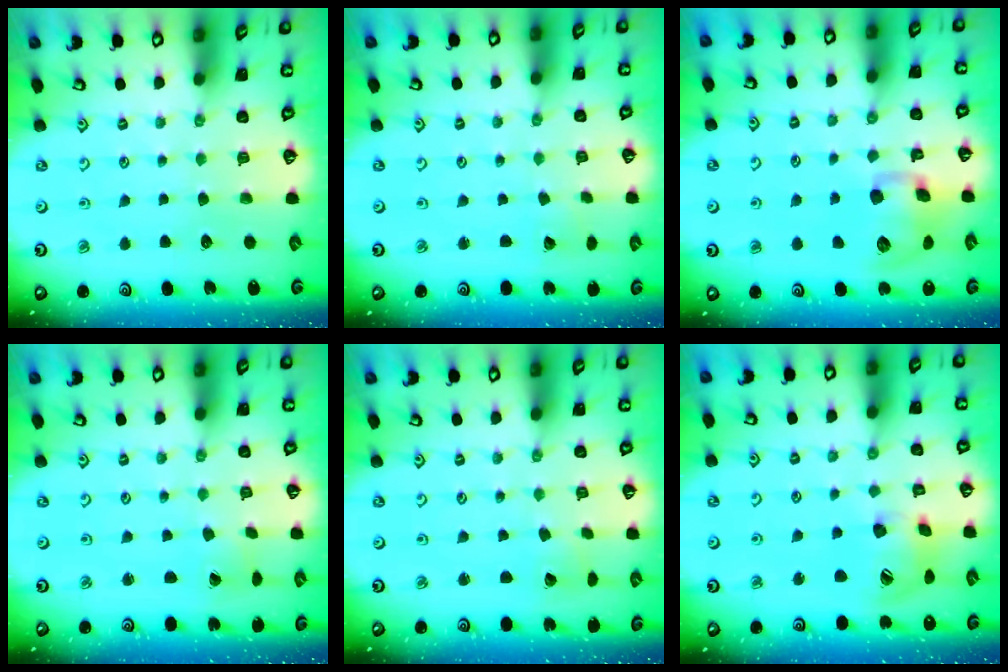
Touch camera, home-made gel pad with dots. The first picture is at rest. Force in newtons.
{"total": 2.2, "press": 2.2, "slide": 0.2}
{"total": 11.7, "press": 11.6, "slide": 2.1}
{"total": 1.1, "press": 1.1, "slide": 0.1}
{"total": 2.2, "press": 2.2, "slide": 0.1}
{"total": 16.3, "press": 16.2, "slide": 2.2}